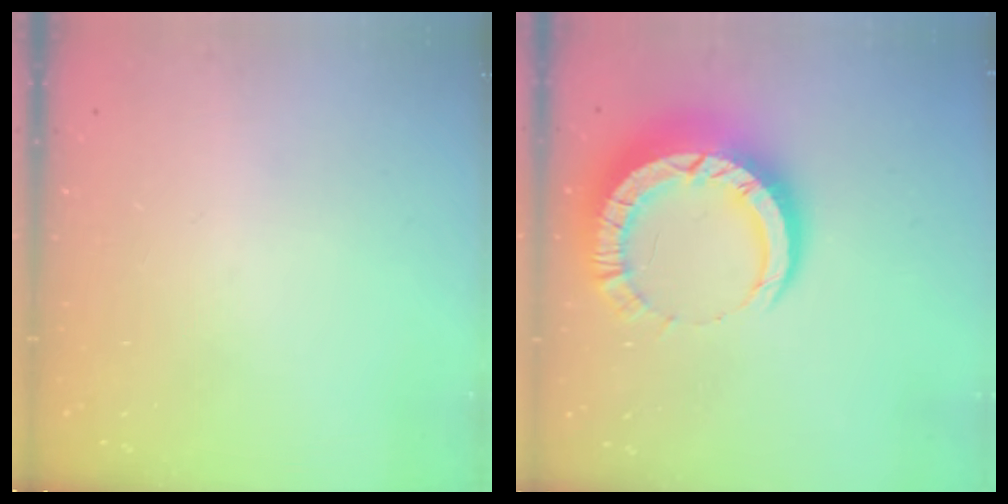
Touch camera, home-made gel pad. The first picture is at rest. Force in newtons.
{"total": 12.7, "press": 12.6, "slide": 1.3}